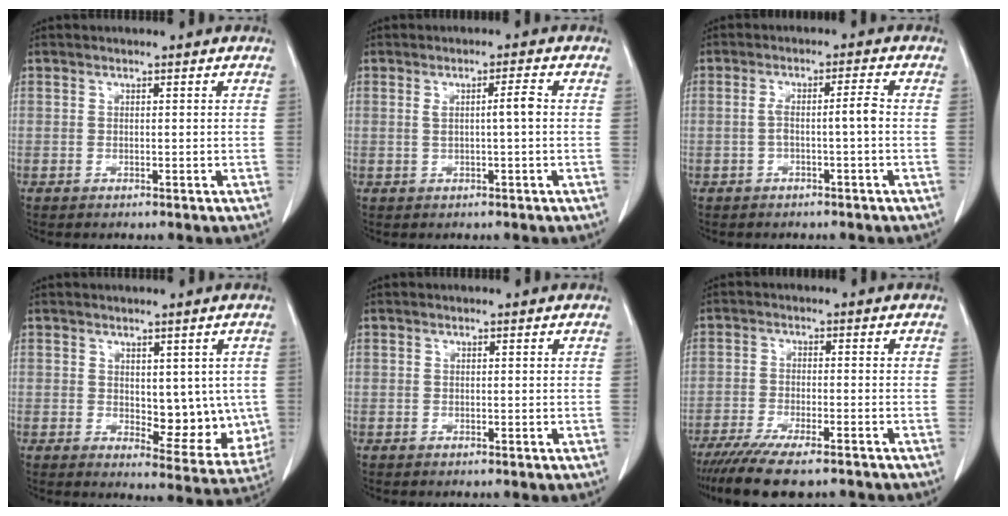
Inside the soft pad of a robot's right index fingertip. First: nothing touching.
{"total": 2.9, "force": [0.2, -0.1, 2.9], "torque": [-0.048, 0.002, 0.004]}
{"total": 3.6, "force": [-0.7, -0.1, 3.5], "torque": [-0.065, 0.017, -0.008]}
{"total": 8.9, "force": [0.3, 4.5, 7.6], "torque": [-0.076, -0.011, 0.018]}
{"total": 0.0}
{"total": 12.1, "force": [-9.8, 1.9, 6.8], "torque": [-0.106, -0.023, -0.150]}